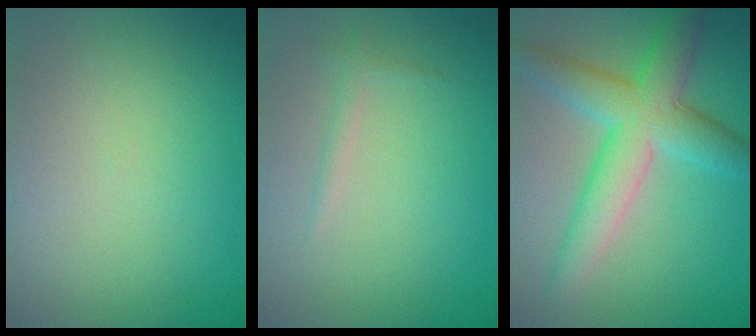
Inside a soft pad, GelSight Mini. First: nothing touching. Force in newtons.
{"total": 0.8, "press": 0.8, "slide": 0.1}
{"total": 6.5, "press": 6.5, "slide": 0.2}